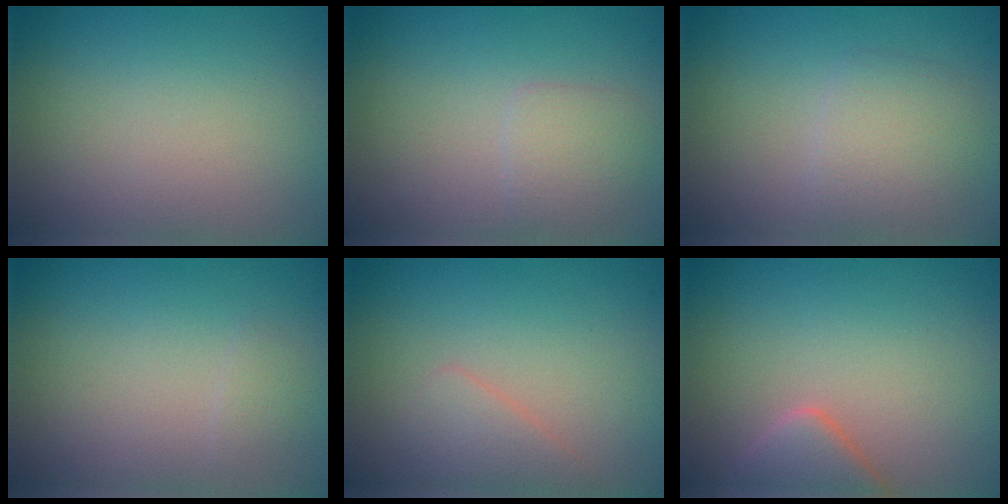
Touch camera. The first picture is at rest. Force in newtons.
{"total": 1.8, "press": 1.8, "slide": 0.1}
{"total": 2.3, "press": 2.3, "slide": 0.0}
{"total": 0.7, "press": 0.7, "slide": 0.0}
{"total": 1.7, "press": 1.7, "slide": 0.1}
{"total": 3.0, "press": 2.9, "slide": 0.3}